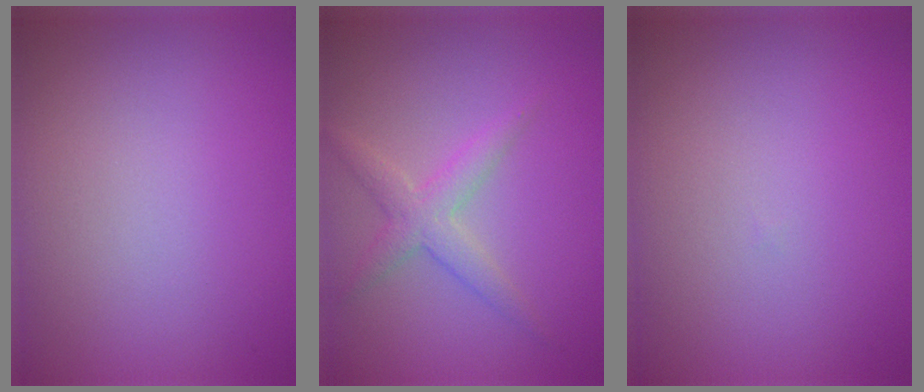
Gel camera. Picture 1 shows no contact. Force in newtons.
{"total": 2.4, "press": 2.4, "slide": 0.1}
{"total": 0.0}